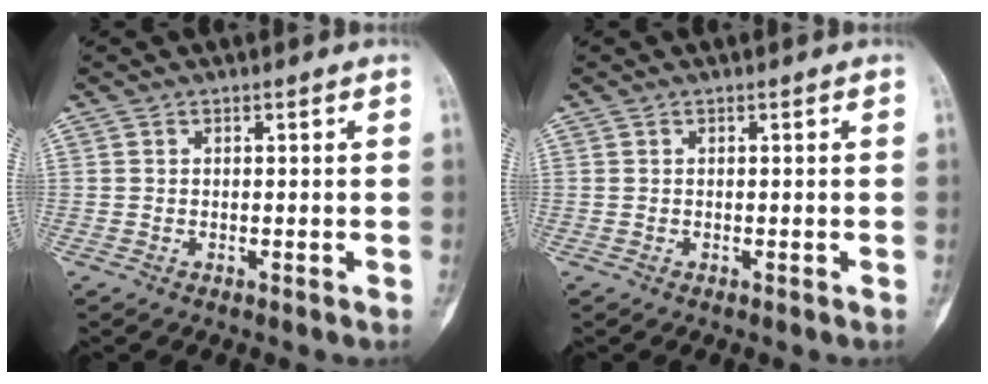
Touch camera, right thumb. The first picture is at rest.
{"total": 0.0}